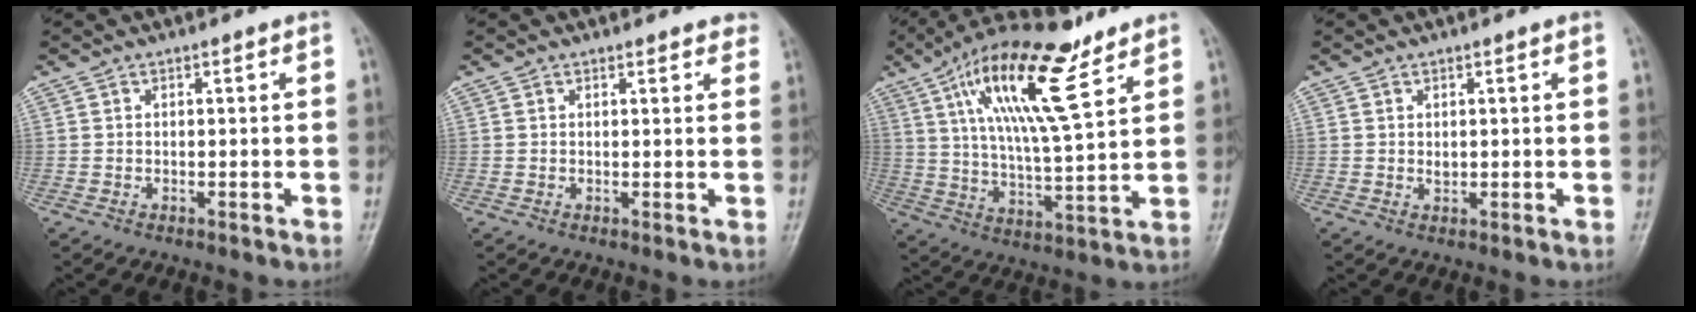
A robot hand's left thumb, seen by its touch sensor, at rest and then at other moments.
{"total": 3.2, "force": [2.8, 1.2, 0.9], "torque": [0.013, -0.008, 0.021]}
{"total": 18.7, "force": [9.9, 5.6, 14.8], "torque": [-0.247, -0.030, 0.175]}
{"total": 1.2, "force": [0.6, 0.7, 0.9], "torque": [-0.011, -0.005, 0.013]}